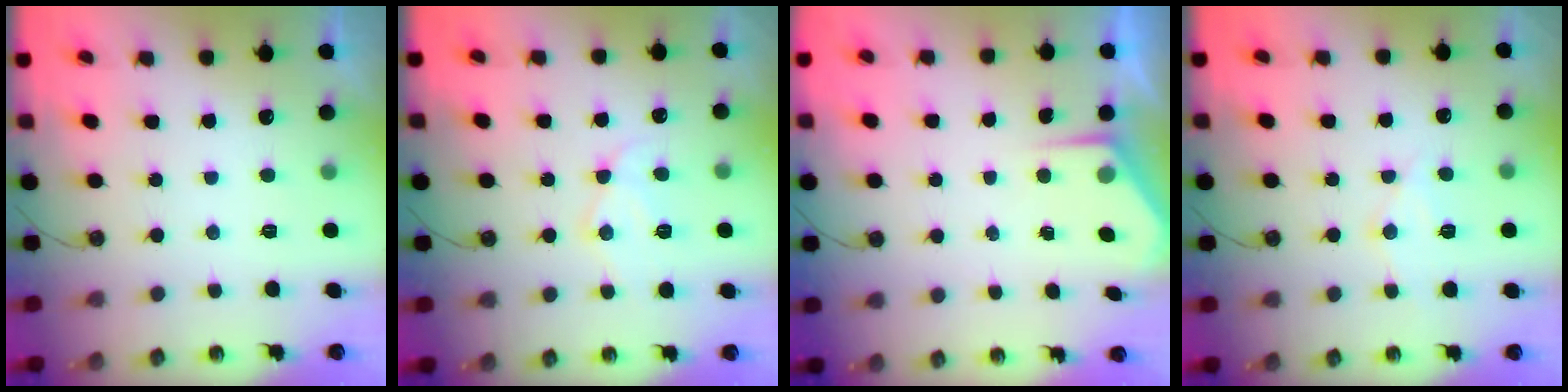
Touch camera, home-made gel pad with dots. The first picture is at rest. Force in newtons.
{"total": 12.2, "press": 12.2, "slide": 0.9}
{"total": 2.8, "press": 2.8, "slide": 0.4}
{"total": 9.2, "press": 9.1, "slide": 0.7}